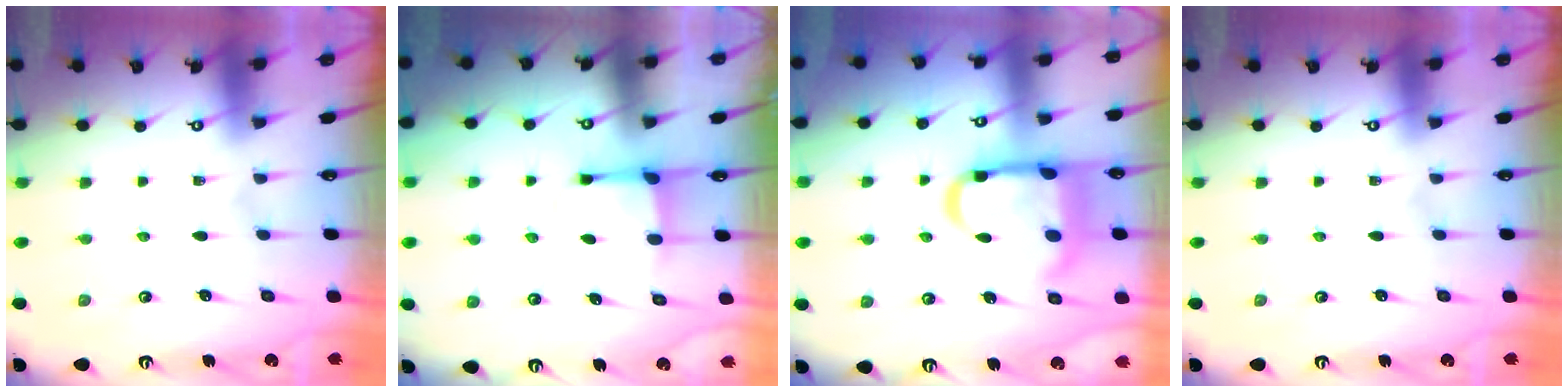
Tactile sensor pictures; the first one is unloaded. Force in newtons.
{"total": 3.3, "press": 3.1, "slide": 0.9}
{"total": 16.5, "press": 16.4, "slide": 1.7}
{"total": 0.0}